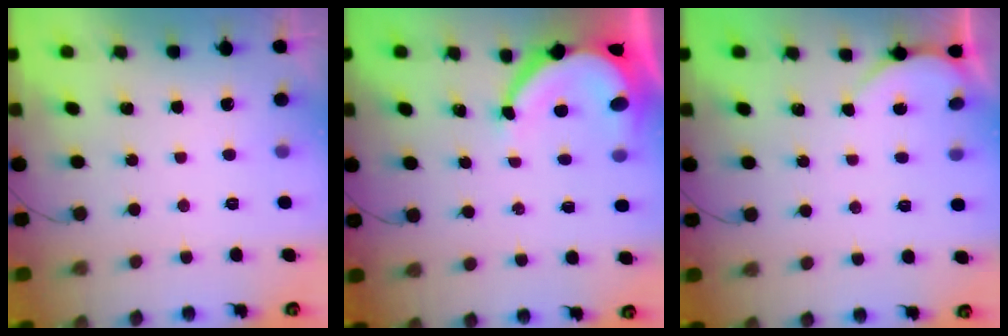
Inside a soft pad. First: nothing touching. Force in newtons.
{"total": 7.7, "press": 7.7, "slide": 0.9}
{"total": 2.5, "press": 2.4, "slide": 0.3}